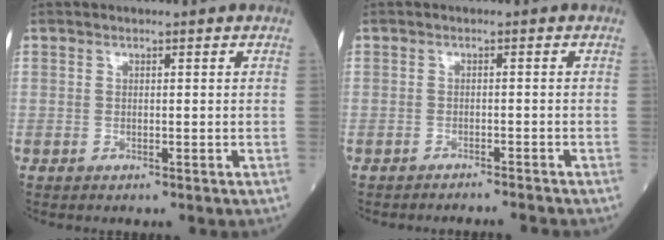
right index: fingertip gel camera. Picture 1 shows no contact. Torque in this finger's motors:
{"motor_torque": [0.10, -0.03, 0.05, -0.01]}